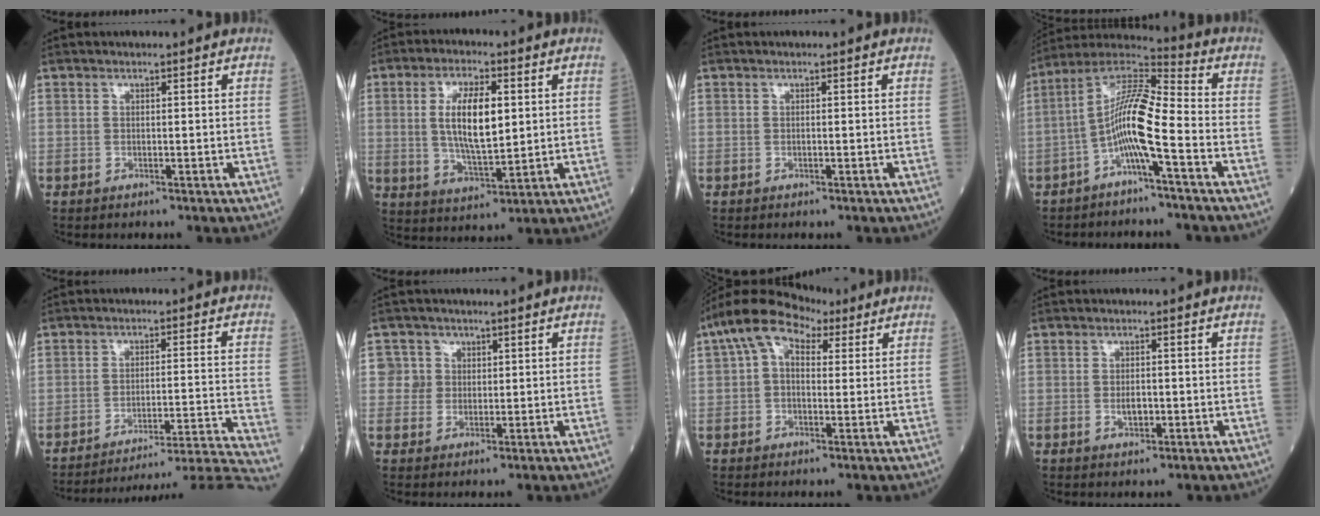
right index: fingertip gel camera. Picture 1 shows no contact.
{"total": 9.8, "force": [1.7, 3.1, 9.1], "torque": [-0.177, 0.001, 0.032]}
{"total": 0.0}
{"total": 10.6, "force": [-3.5, 0.8, 10.0], "torque": [-0.196, 0.024, -0.073]}
{"total": 19.8, "force": [-18.7, -4.7, 4.2], "torque": [-0.024, -0.023, -0.255]}
{"total": 3.3, "force": [0.8, 3.2, -0.2], "torque": [0.018, 0.006, 0.011]}
{"total": 9.2, "force": [4.5, 4.9, 6.3], "torque": [-0.126, 0.053, 0.075]}
{"total": 2.3, "force": [-0.5, 1.0, 2.0], "torque": [-0.037, 0.000, -0.005]}